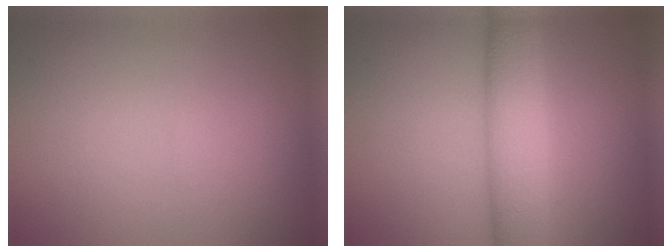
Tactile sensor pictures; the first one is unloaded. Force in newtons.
{"total": 5.9, "press": 5.9, "slide": 0.3}